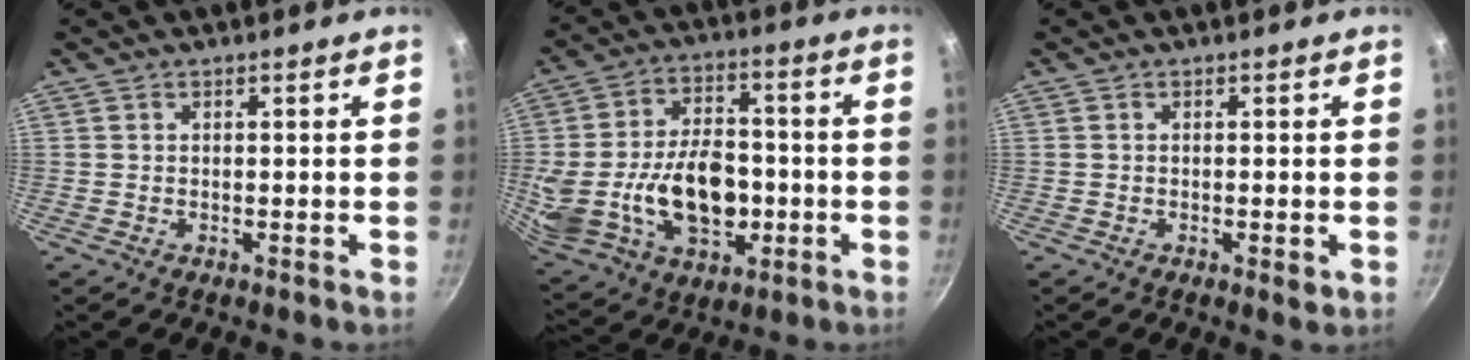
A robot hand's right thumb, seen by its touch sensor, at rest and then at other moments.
{"total": 23.2, "force": [-2.9, 15.5, 16.9], "torque": [-0.315, 0.020, -0.033]}
{"total": 1.6, "force": [-0.5, 0.5, 1.4], "torque": [-0.025, -0.003, -0.008]}